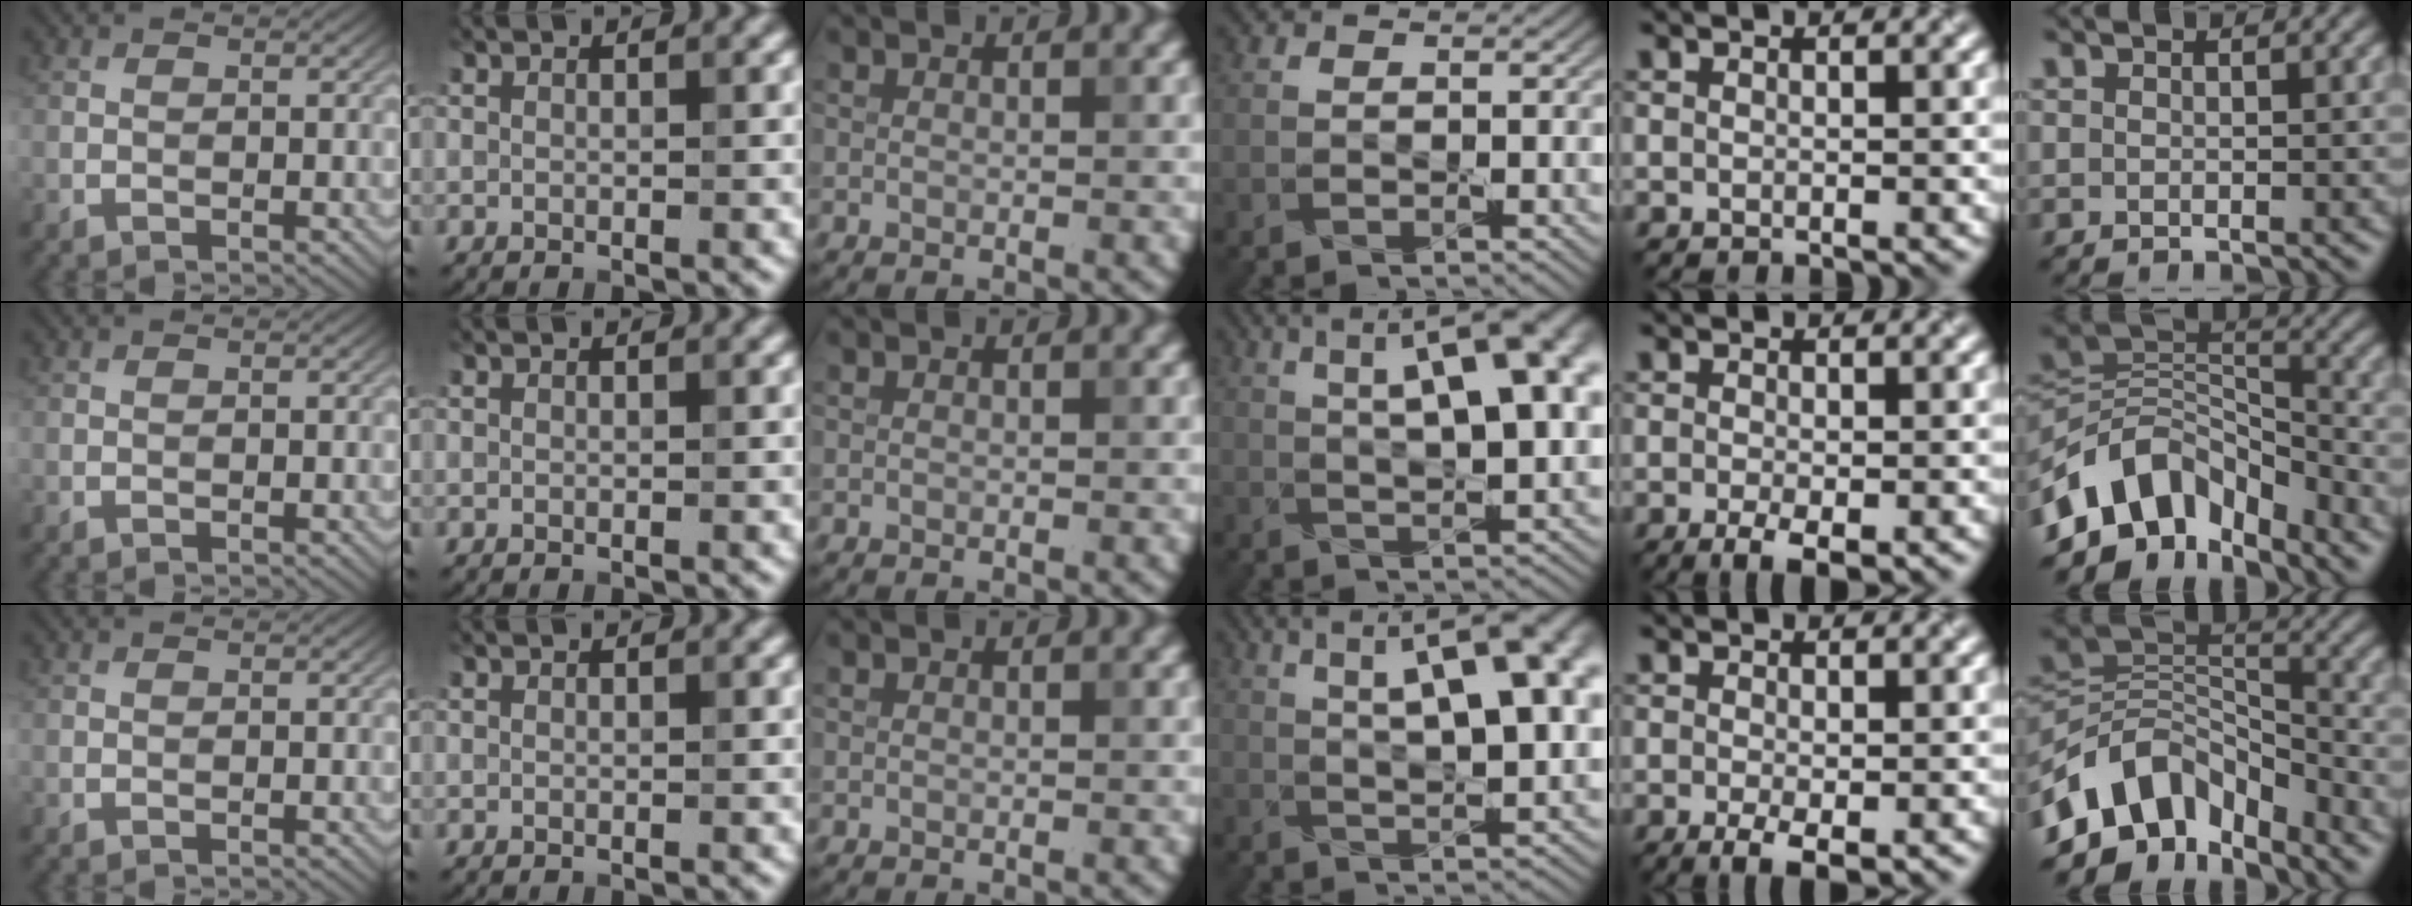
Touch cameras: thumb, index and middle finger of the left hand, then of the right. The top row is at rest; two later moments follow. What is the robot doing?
{"motion": "pour", "object": "sugar"}